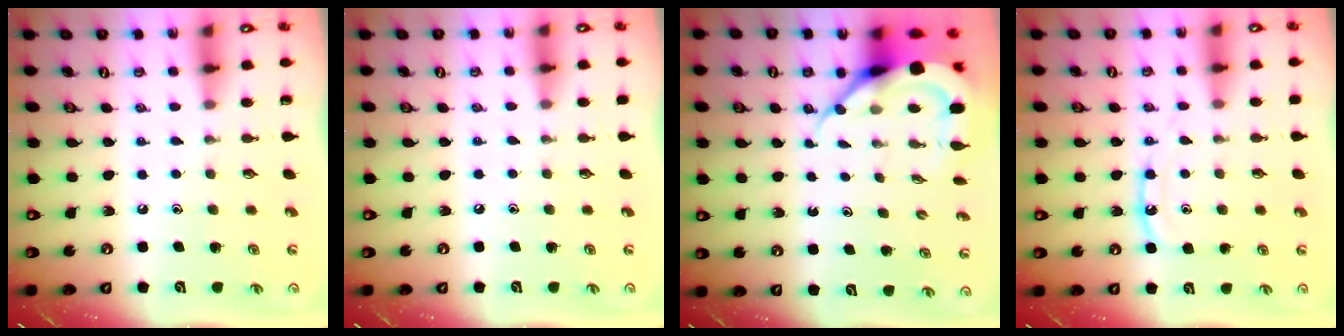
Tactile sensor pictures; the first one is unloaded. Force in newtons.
{"total": 1.0, "press": 1.0, "slide": 0.2}
{"total": 9.0, "press": 8.9, "slide": 0.9}
{"total": 9.5, "press": 9.5, "slide": 0.8}